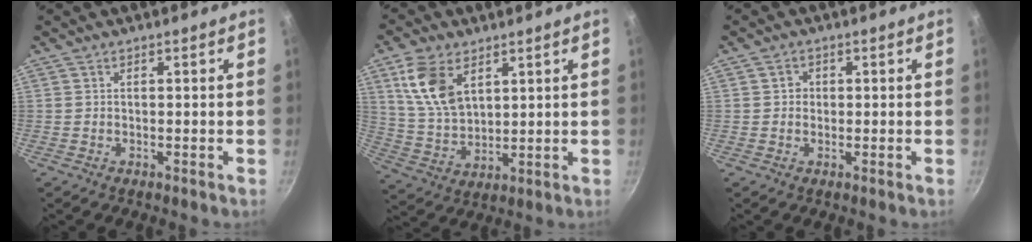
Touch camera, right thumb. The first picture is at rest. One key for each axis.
{"total": 11.6, "fx": 5.1, "fy": 6.9, "fz": 7.8, "tx": -0.139, "ty": -0.024, "tz": 0.110}
{"total": 1.9, "fx": 0.2, "fy": 1.8, "fz": 0.6, "tx": -0.001, "ty": 0.003, "tz": 0.000}